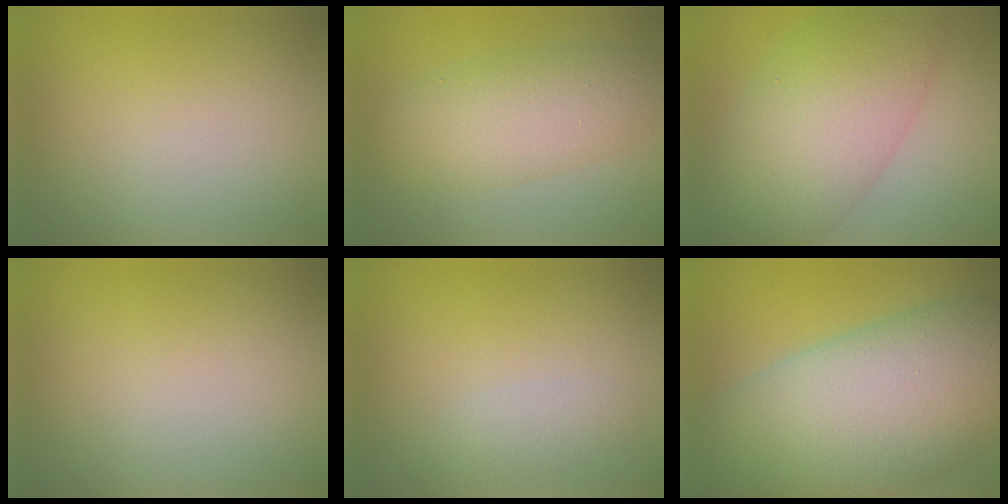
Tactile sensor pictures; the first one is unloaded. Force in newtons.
{"total": 5.4, "press": 5.3, "slide": 0.3}
{"total": 9.9, "press": 9.9, "slide": 0.1}
{"total": 0.0}
{"total": 1.4, "press": 1.4, "slide": 0.1}
{"total": 17.3, "press": 17.3, "slide": 1.2}